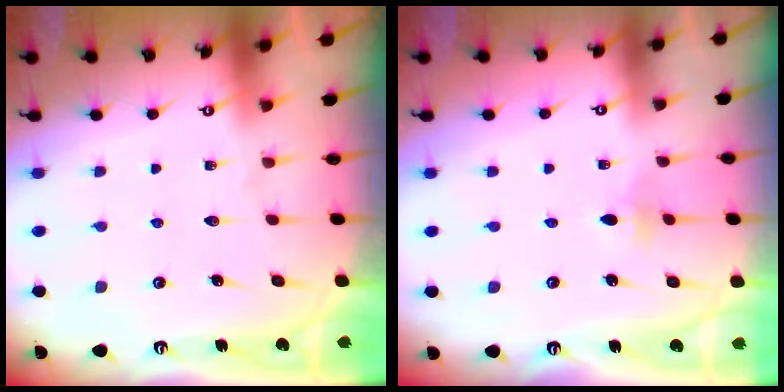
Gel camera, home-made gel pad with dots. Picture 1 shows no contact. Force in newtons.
{"total": 2.8, "press": 2.7, "slide": 0.9}